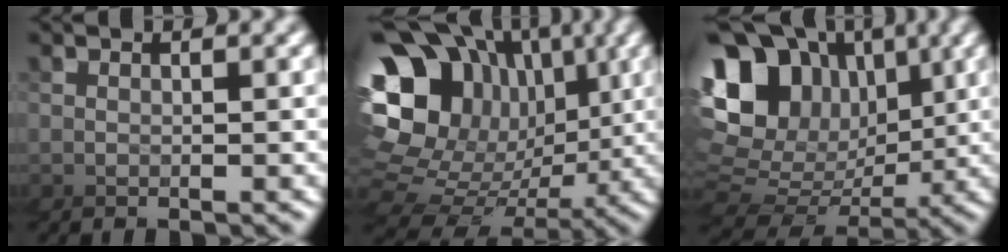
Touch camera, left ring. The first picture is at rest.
{"total": 15.8, "force": [1.8, 11.9, 10.2], "torque": [-0.197, 0.001, 0.016]}
{"total": 9.7, "force": [2.9, 8.0, 4.7], "torque": [-0.103, 0.019, 0.025]}